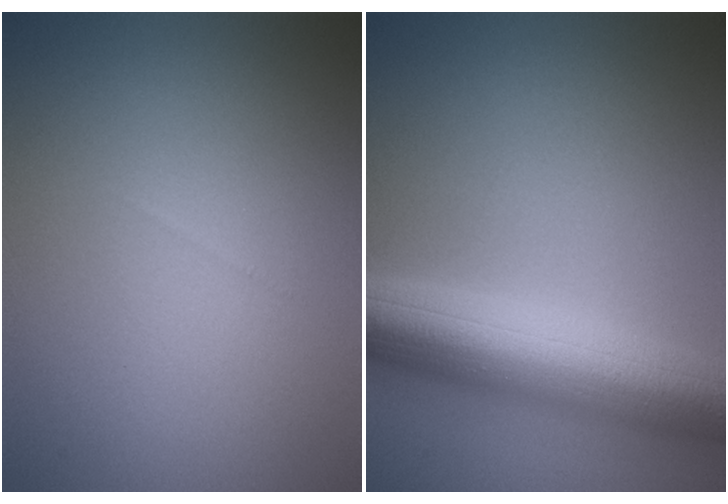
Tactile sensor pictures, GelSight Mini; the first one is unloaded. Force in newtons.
{"total": 10.1, "press": 10.1, "slide": 0.3}